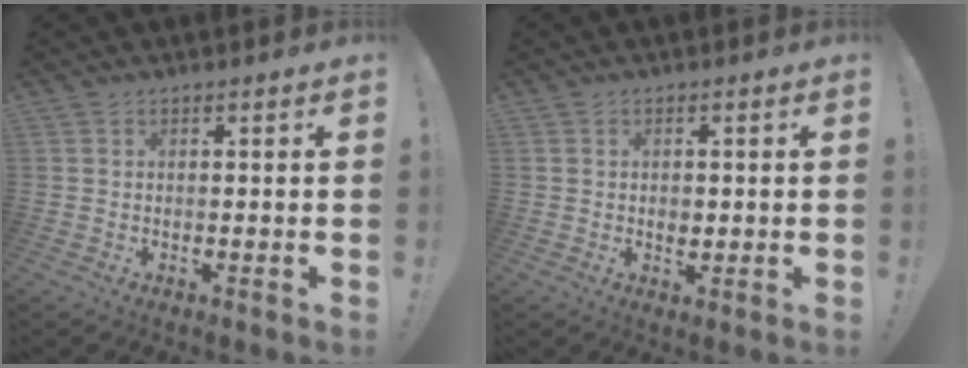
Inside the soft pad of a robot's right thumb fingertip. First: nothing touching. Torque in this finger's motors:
{"motor_torque": [-0.16, 0.12, 0.06, 0.21, -0.01]}